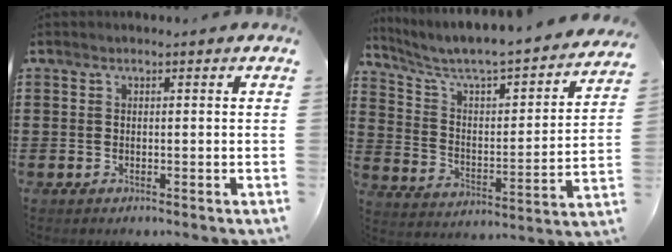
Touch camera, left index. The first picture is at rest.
{"total": 4.9, "force": [4.2, 0.5, 2.3], "torque": [-0.070, -0.047, 0.062]}